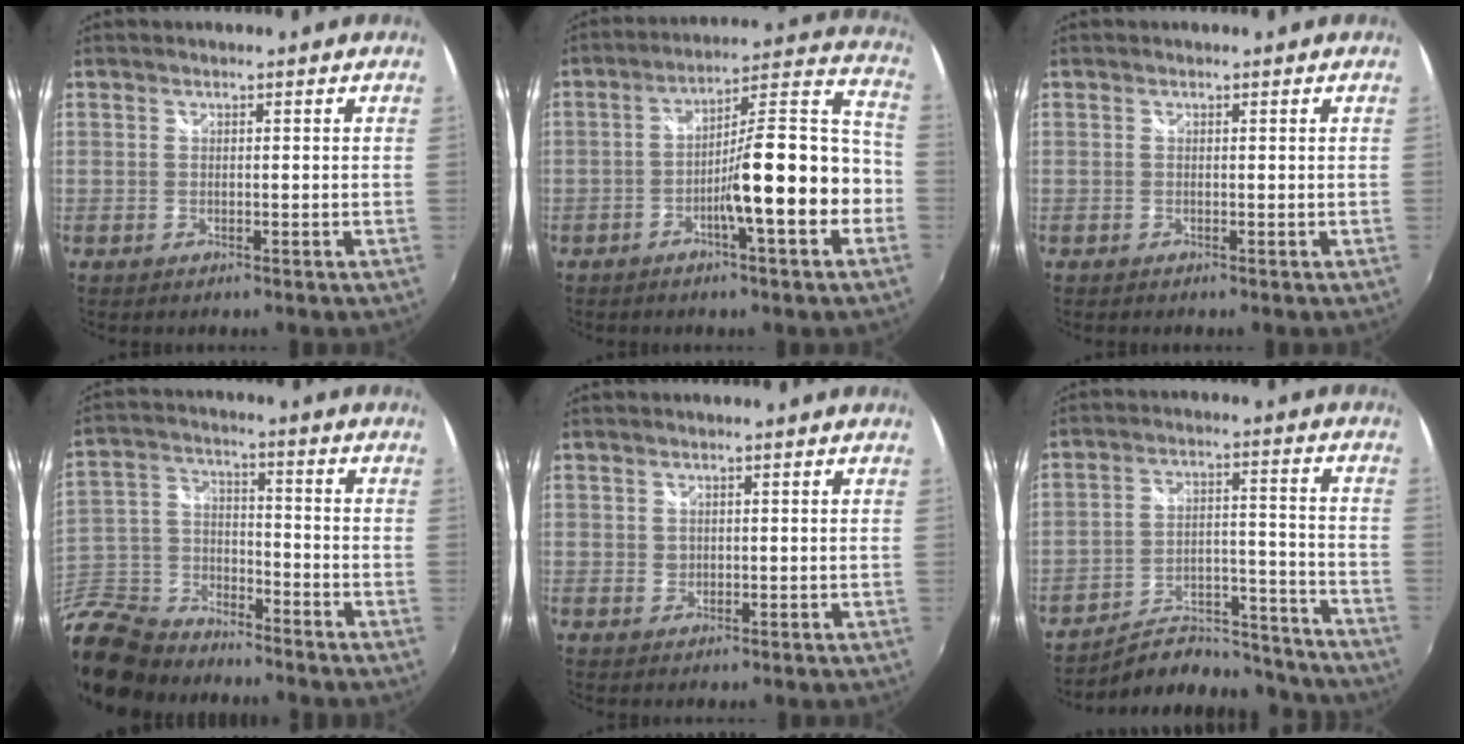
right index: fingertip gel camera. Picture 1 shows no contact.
{"total": 15.0, "force": [-4.9, 2.1, 14.0], "torque": [-0.198, 0.028, -0.078]}
{"total": 0.0}
{"total": 20.2, "force": [-15.0, 10.3, 8.9], "torque": [-0.248, -0.012, -0.269]}
{"total": 1.1, "force": [0.3, 1.0, 0.2], "torque": [0.001, 0.001, 0.004]}
{"total": 18.7, "force": [-17.3, 5.2, 4.7], "torque": [-0.077, 0.032, -0.234]}